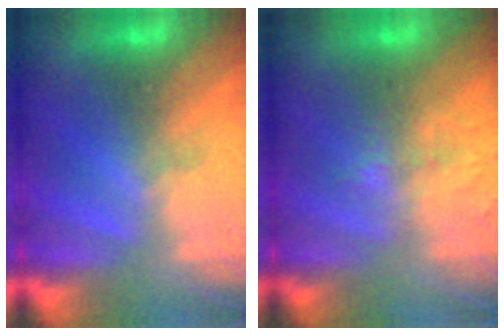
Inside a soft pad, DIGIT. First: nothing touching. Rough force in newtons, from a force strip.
{"total": 1.6}